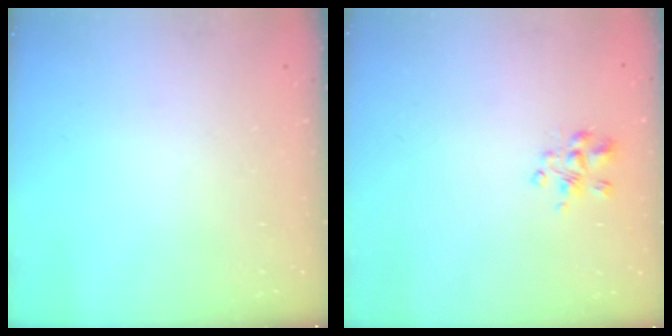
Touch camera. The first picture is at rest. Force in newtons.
{"total": 3.2, "press": 3.2, "slide": 0.5}